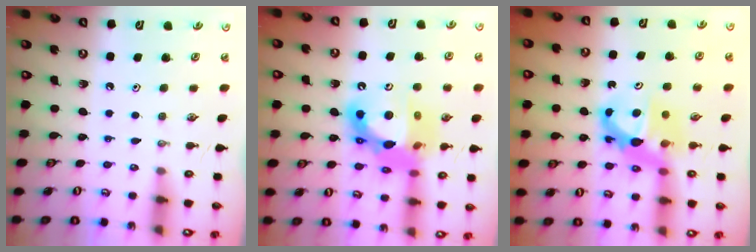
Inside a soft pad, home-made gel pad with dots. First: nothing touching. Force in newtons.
{"total": 18.0, "press": 17.9, "slide": 1.5}
{"total": 7.9, "press": 7.8, "slide": 0.6}